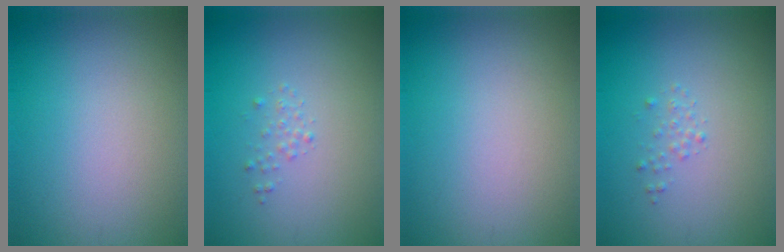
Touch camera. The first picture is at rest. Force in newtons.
{"total": 0.7, "press": 0.7, "slide": 0.1}
{"total": 0.0}
{"total": 0.7, "press": 0.7, "slide": 0.1}